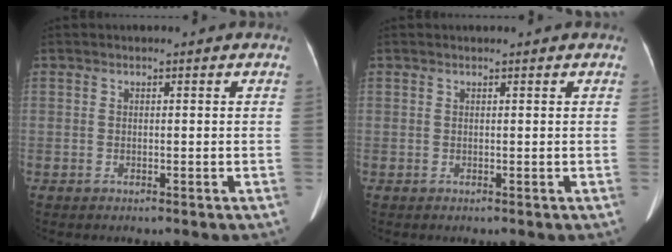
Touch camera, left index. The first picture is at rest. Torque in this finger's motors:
{"motor_torque": [0.01, -0.02, -0.04, -0.03]}